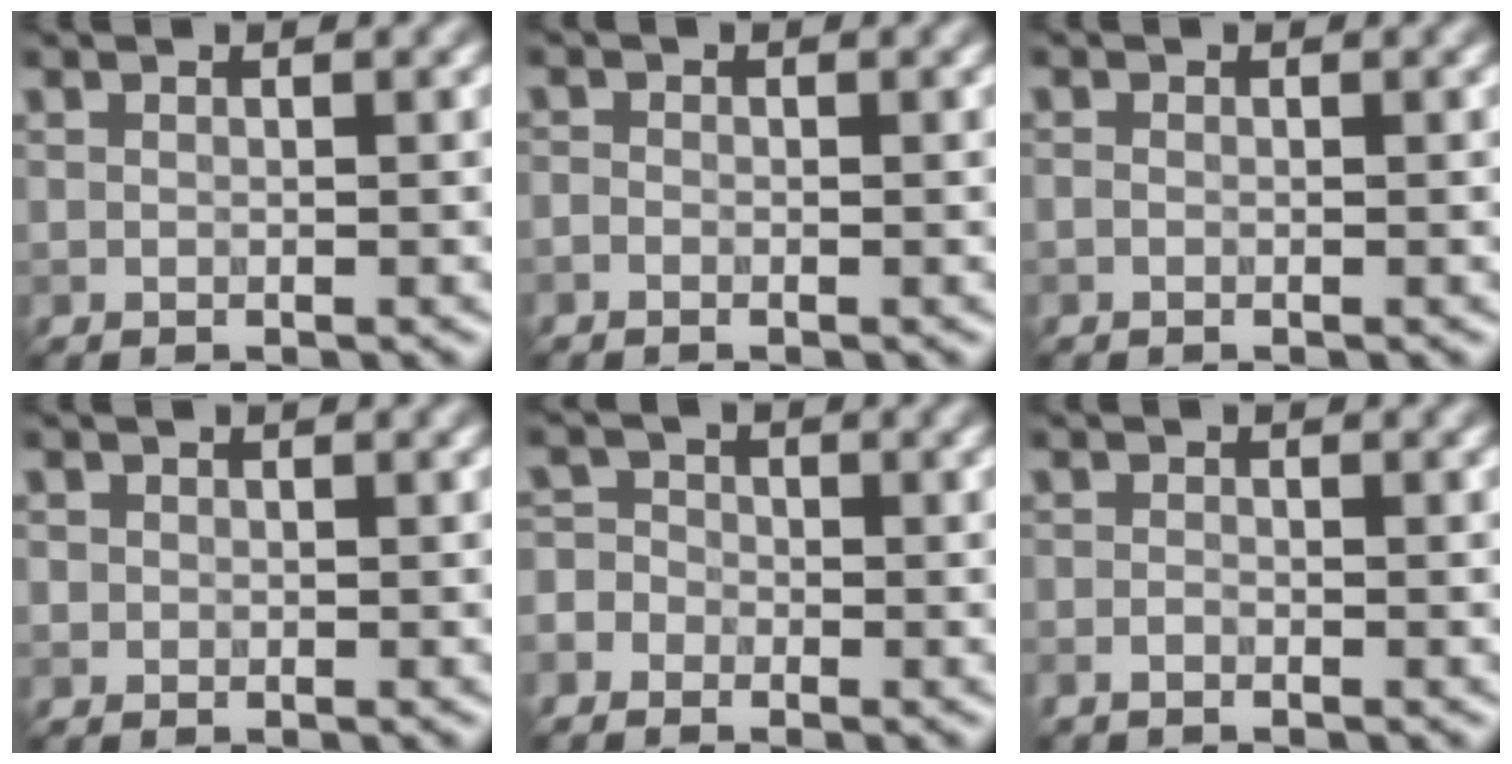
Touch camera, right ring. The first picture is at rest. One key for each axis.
{"total": 0.6, "fx": -0.4, "fy": 0.3, "fz": 0.2, "tx": -0.003, "ty": -0.003, "tz": -0.010}
{"total": 0.0}
{"total": 0.7, "fx": 0.0, "fy": 0.7, "fz": 0.1, "tx": 0.007, "ty": -0.003, "tz": -0.001}
{"total": 3.1, "fx": -1.8, "fy": 2.5, "fz": 0.7, "tx": -0.002, "ty": 0.009, "tz": -0.046}
{"total": 0.8, "fx": -0.6, "fy": 0.2, "fz": 0.5, "tx": -0.011, "ty": -0.001, "tz": -0.013}